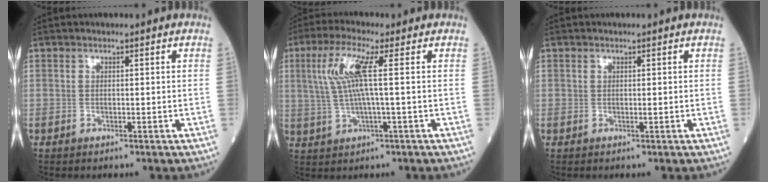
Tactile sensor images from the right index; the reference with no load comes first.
{"total": 7.3, "force": [1.5, 0.0, 7.1], "torque": [-0.159, 0.016, 0.034]}
{"total": 0.0}